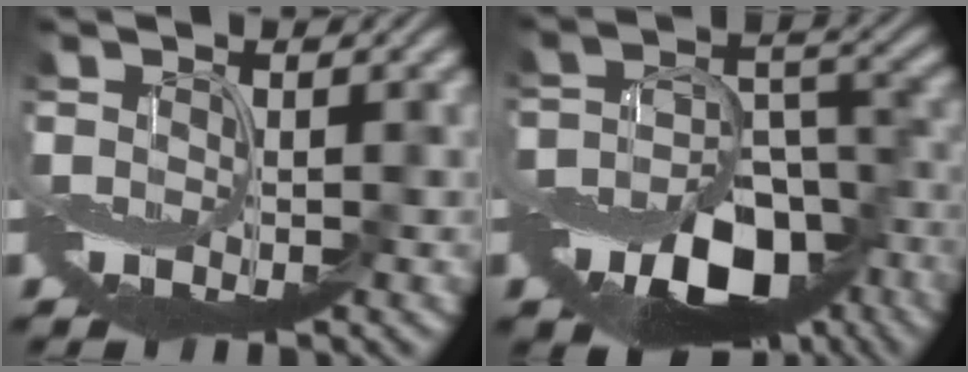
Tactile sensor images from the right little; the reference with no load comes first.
{"total": 10.9, "force": [-6.7, 5.9, 6.3], "torque": [-0.105, -0.004, -0.104]}